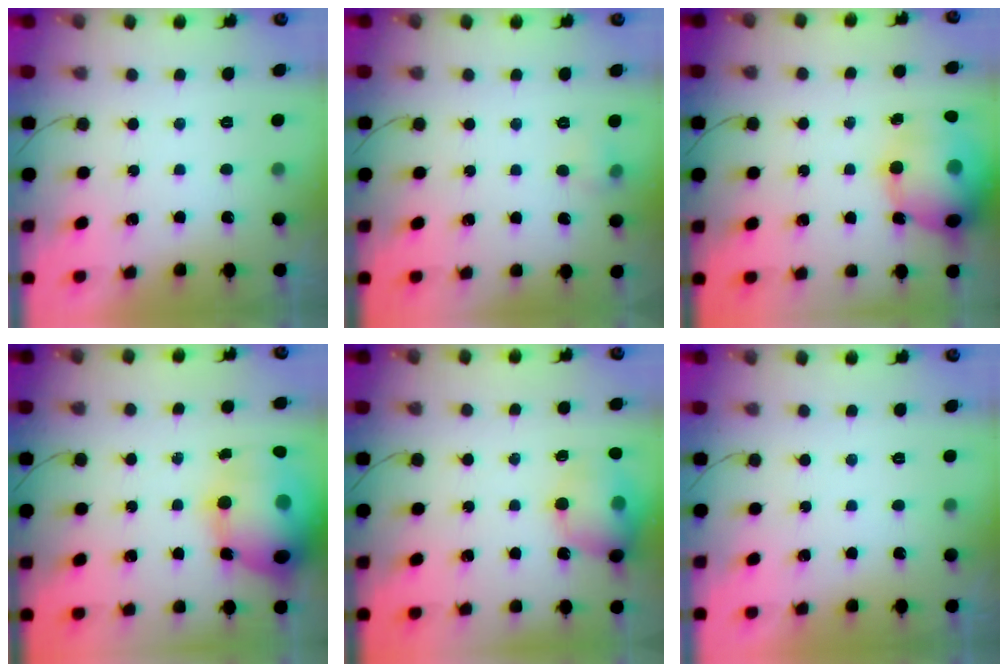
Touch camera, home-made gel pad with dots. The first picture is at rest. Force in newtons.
{"total": 5.0, "press": 3.7, "slide": 3.5}
{"total": 16.8, "press": 16.6, "slide": 2.3}
{"total": 22.4, "press": 22.0, "slide": 4.0}
{"total": 14.0, "press": 13.8, "slide": 2.4}
{"total": 0.0}